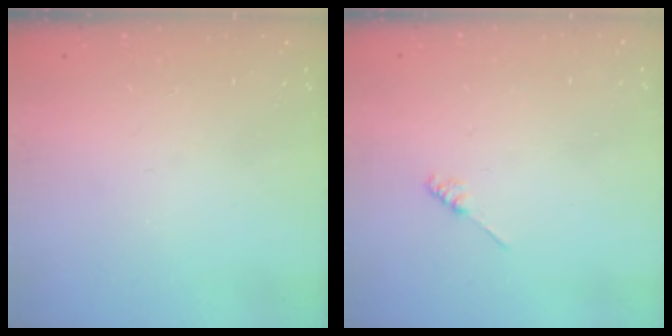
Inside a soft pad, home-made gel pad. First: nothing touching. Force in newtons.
{"total": 1.2, "press": 1.1, "slide": 0.3}